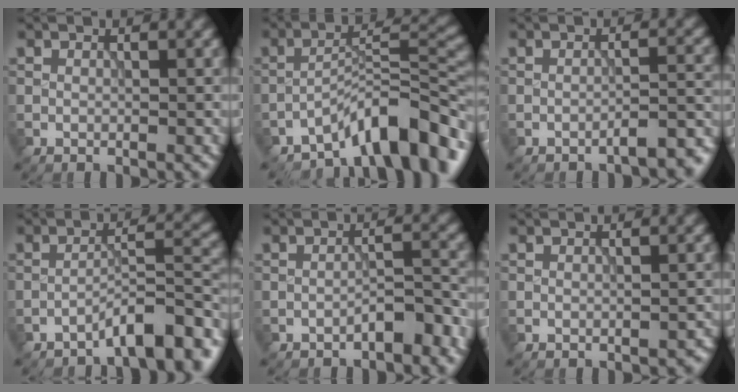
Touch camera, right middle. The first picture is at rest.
{"total": 8.5, "force": [-6.1, 2.2, 5.5], "torque": [-0.067, 0.012, -0.108]}
{"total": 3.7, "force": [-2.6, 1.0, 2.5], "torque": [-0.026, 0.008, -0.039]}
{"total": 5.7, "force": [-4.0, 1.3, 3.8], "torque": [-0.052, 0.013, -0.063]}
{"total": 2.6, "force": [-1.8, 0.7, 1.8], "torque": [-0.025, 0.014, -0.032]}
{"total": 0.9, "force": [-0.6, 0.4, 0.5], "torque": [-0.009, 0.001, -0.007]}